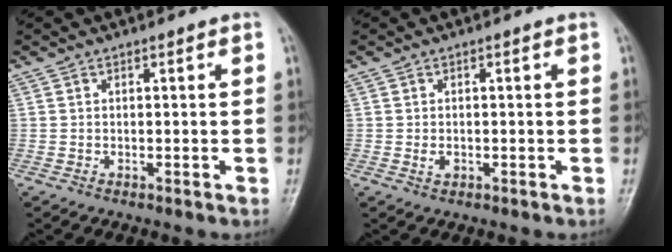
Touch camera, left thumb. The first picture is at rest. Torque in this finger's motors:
{"motor_torque": [-0.29, -0.23, 0.08, -0.07, 0.00]}